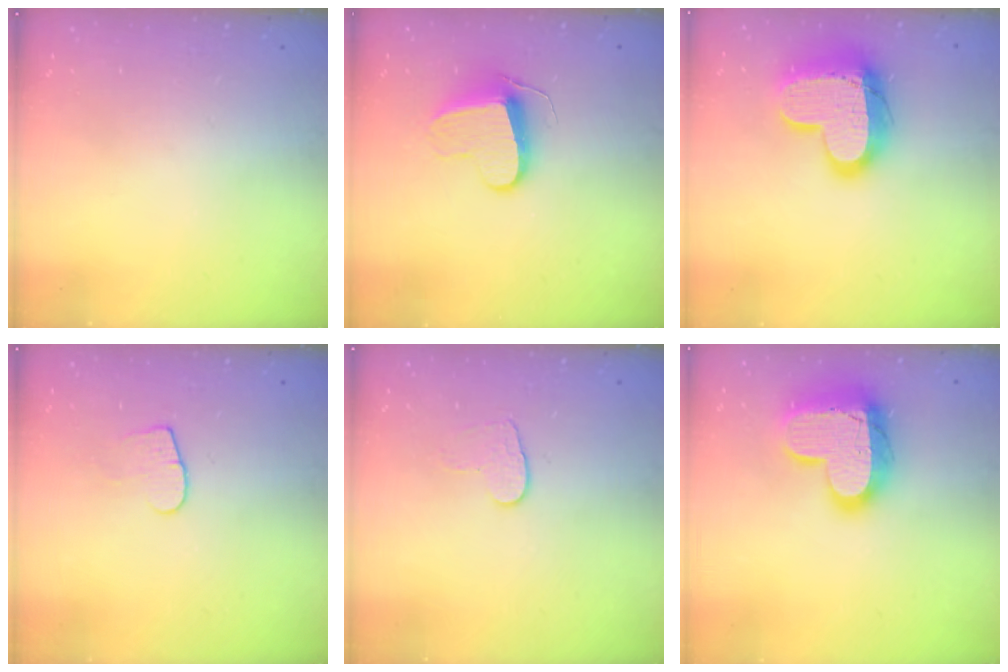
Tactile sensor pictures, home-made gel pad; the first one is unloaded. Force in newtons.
{"total": 9.9, "press": 9.9, "slide": 0.8}
{"total": 17.4, "press": 17.3, "slide": 1.5}
{"total": 7.3, "press": 7.3, "slide": 0.5}
{"total": 5.3, "press": 5.3, "slide": 0.5}
{"total": 17.8, "press": 17.8, "slide": 1.5}